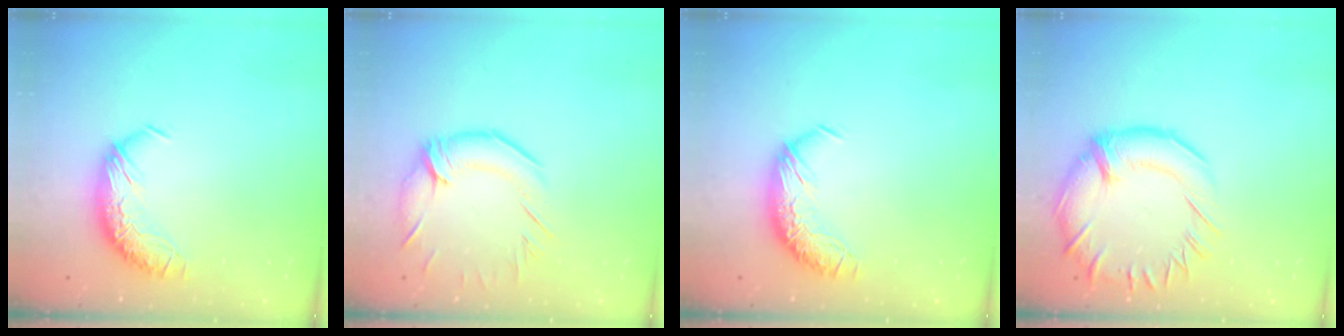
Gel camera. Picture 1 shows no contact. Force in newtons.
{"total": 2.9, "press": 2.5, "slide": 1.5}
{"total": 0.0}
{"total": 6.1, "press": 5.9, "slide": 1.7}